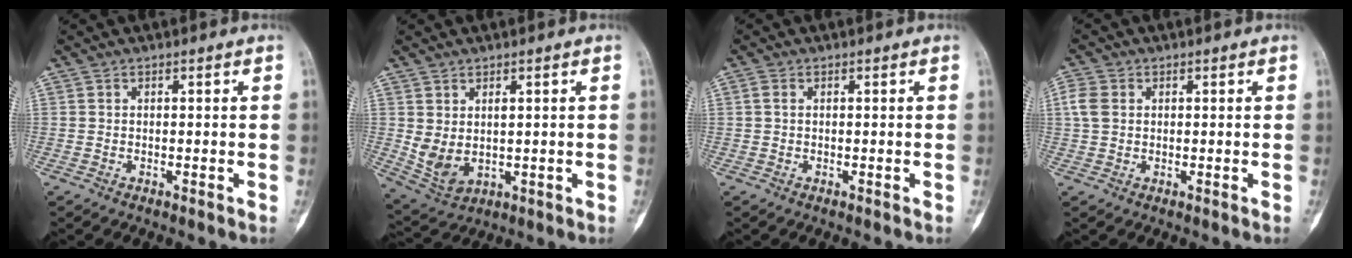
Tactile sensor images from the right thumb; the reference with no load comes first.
{"total": 6.7, "force": [0.9, 4.1, 5.2], "torque": [-0.091, -0.007, 0.039]}
{"total": 1.2, "force": [0.3, 0.7, 0.9], "torque": [-0.021, 0.004, 0.006]}
{"total": 3.6, "force": [0.7, 2.7, 2.2], "torque": [-0.055, 0.008, 0.011]}